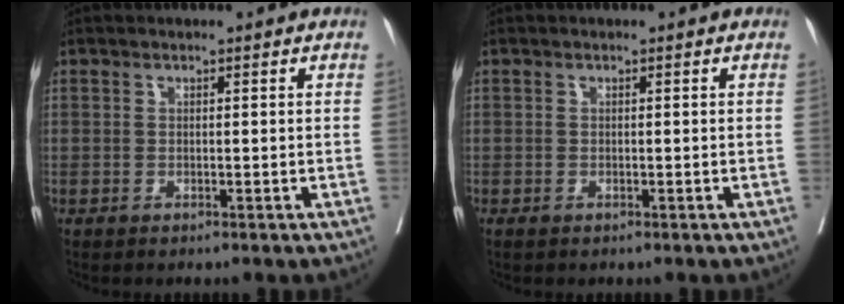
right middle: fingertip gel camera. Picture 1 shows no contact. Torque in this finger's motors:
{"motor_torque": [0.60, -1.08, 0.05, 0.02]}